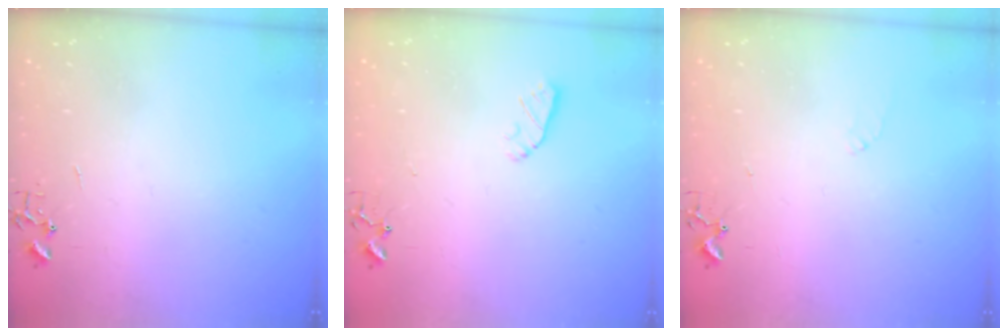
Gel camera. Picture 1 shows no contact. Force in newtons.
{"total": 4.4, "press": 4.4, "slide": 0.6}
{"total": 5.5, "press": 5.5, "slide": 0.8}